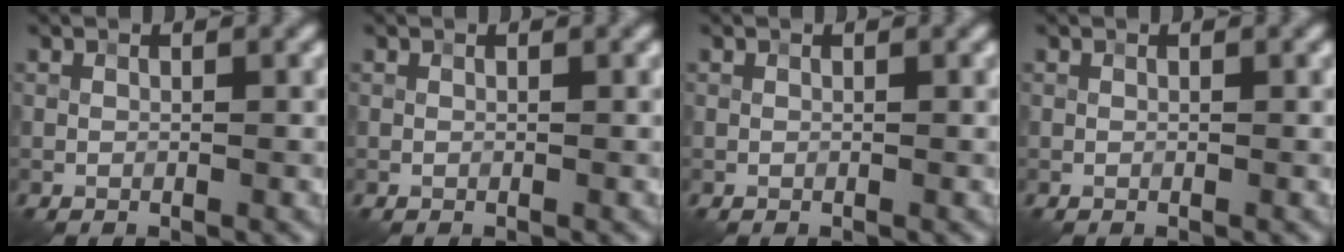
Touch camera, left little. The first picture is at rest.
{"total": 0.0}
{"total": 0.0}
{"total": 0.0}